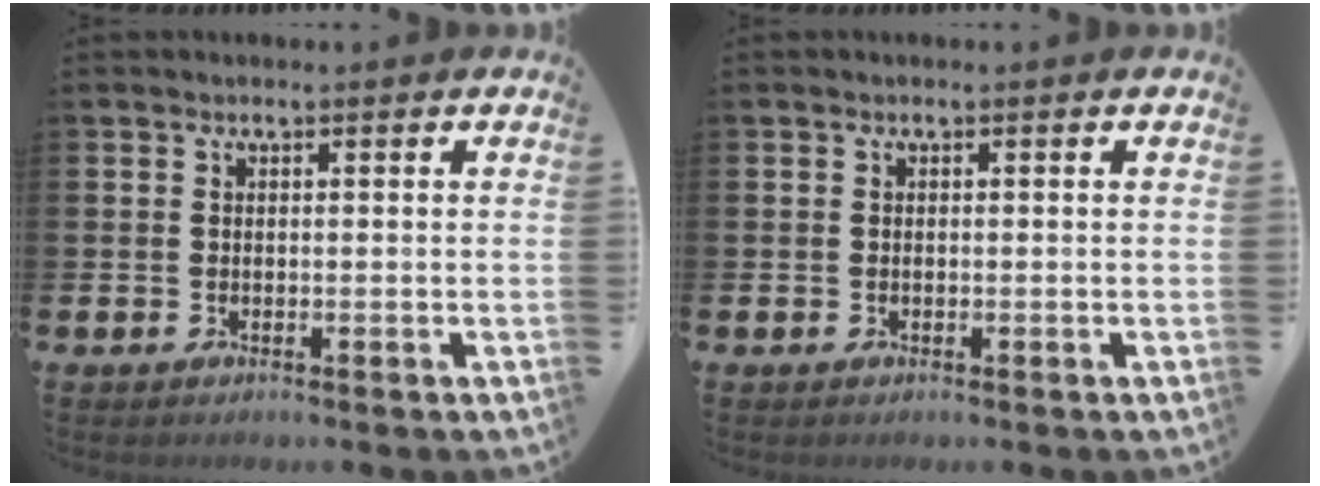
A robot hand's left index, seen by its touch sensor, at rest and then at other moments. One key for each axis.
{"total": 0.0}